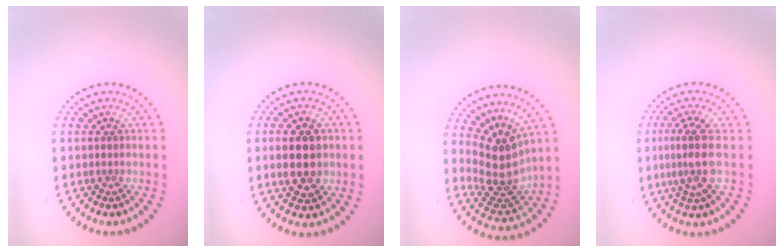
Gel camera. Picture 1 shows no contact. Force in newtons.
{"total": 4.5, "press": 4.5, "slide": 0.4}
{"total": 4.2, "press": 3.1, "slide": 2.8}
{"total": 3.2, "press": 2.5, "slide": 1.9}